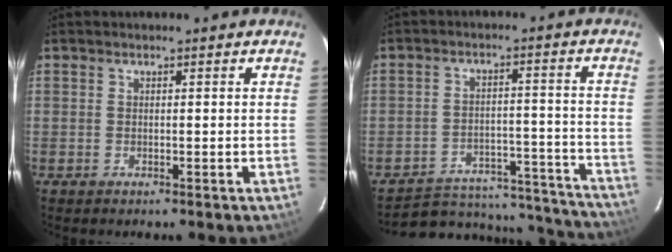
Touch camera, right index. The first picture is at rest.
{"total": 20.4, "force": [-18.1, 7.6, 5.4], "torque": [-0.099, 0.044, -0.211]}